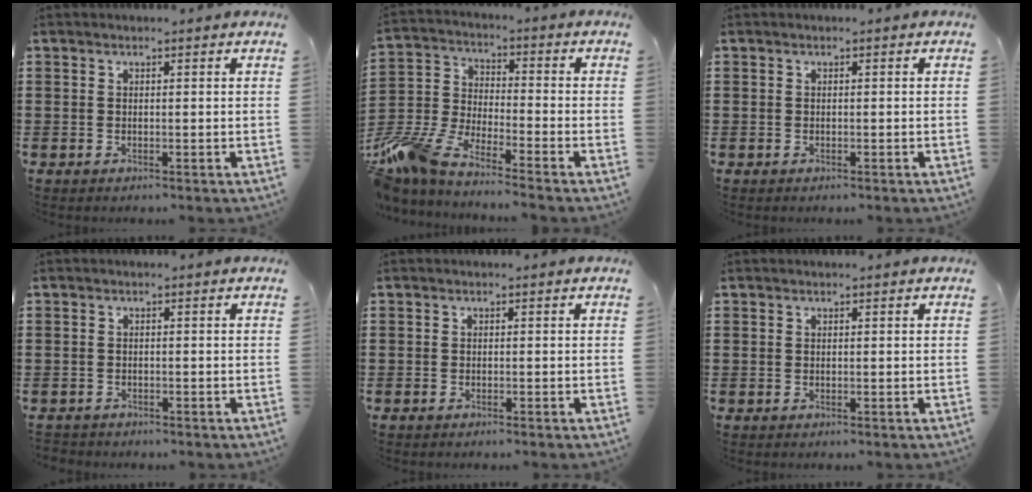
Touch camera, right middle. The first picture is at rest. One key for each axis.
{"total": 7.8, "fx": -7.2, "fy": 0.9, "fz": 2.9, "tx": -0.099, "ty": -0.010, "tz": -0.154}
{"total": 0.0}
{"total": 1.0, "fx": -1.0, "fy": 0.1, "fz": -0.2, "tx": 0.000, "ty": 0.000, "tz": -0.022}
{"total": 0.5, "fx": -0.5, "fy": 0.1, "fz": 0.1, "tx": -0.003, "ty": -0.002, "tz": -0.009}
{"total": 0.0}